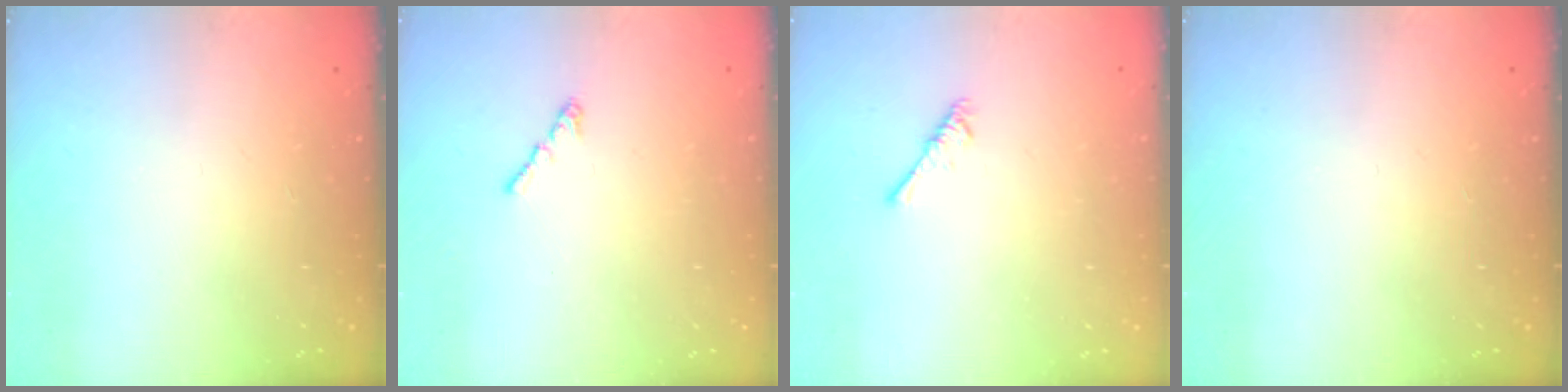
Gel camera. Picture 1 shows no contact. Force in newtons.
{"total": 1.2, "press": 1.1, "slide": 0.5}
{"total": 2.2, "press": 2.1, "slide": 0.5}
{"total": 0.0}